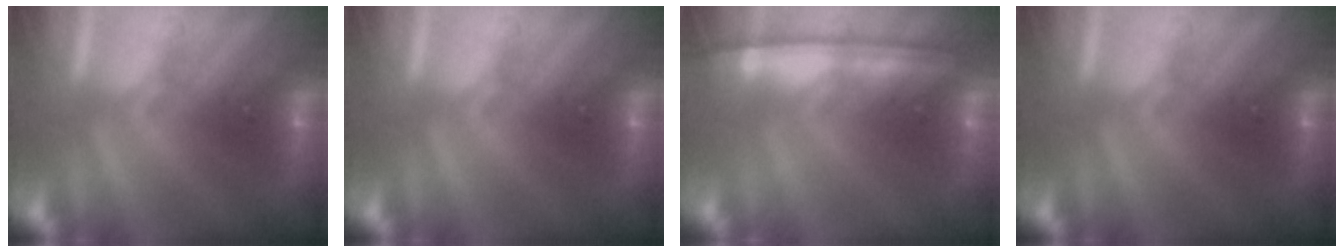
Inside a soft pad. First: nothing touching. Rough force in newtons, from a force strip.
{"total": 0.0}
{"total": 1.0}
{"total": 0.0}